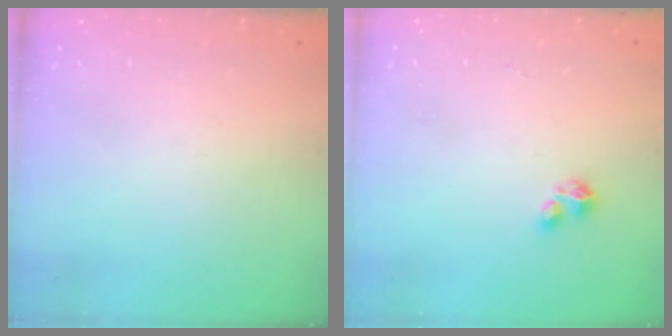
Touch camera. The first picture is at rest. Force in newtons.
{"total": 2.7, "press": 2.7, "slide": 0.4}